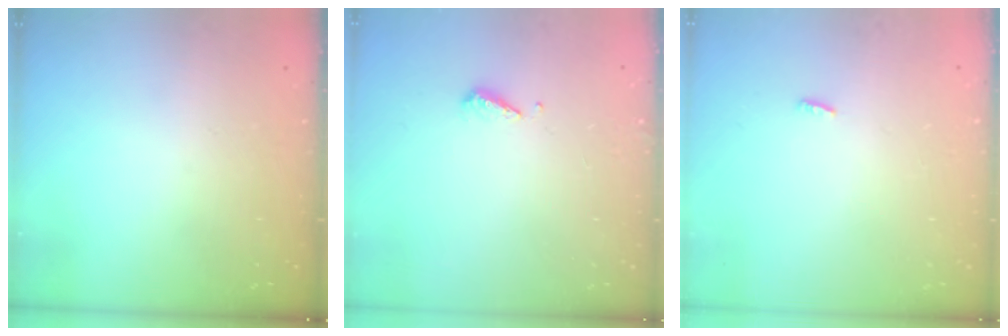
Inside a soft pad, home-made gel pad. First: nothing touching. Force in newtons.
{"total": 3.9, "press": 3.9, "slide": 0.4}
{"total": 2.3, "press": 2.1, "slide": 0.8}